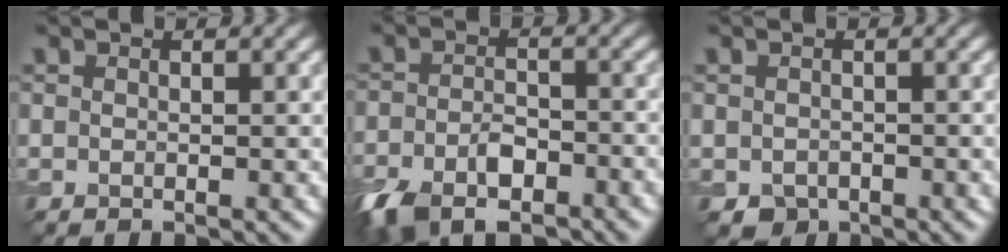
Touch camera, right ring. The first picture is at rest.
{"total": 6.3, "force": [-4.0, 3.1, 3.8], "torque": [-0.070, -0.007, -0.076]}
{"total": 1.3, "force": [-0.7, 1.1, 0.4], "torque": [-0.006, -0.006, -0.013]}